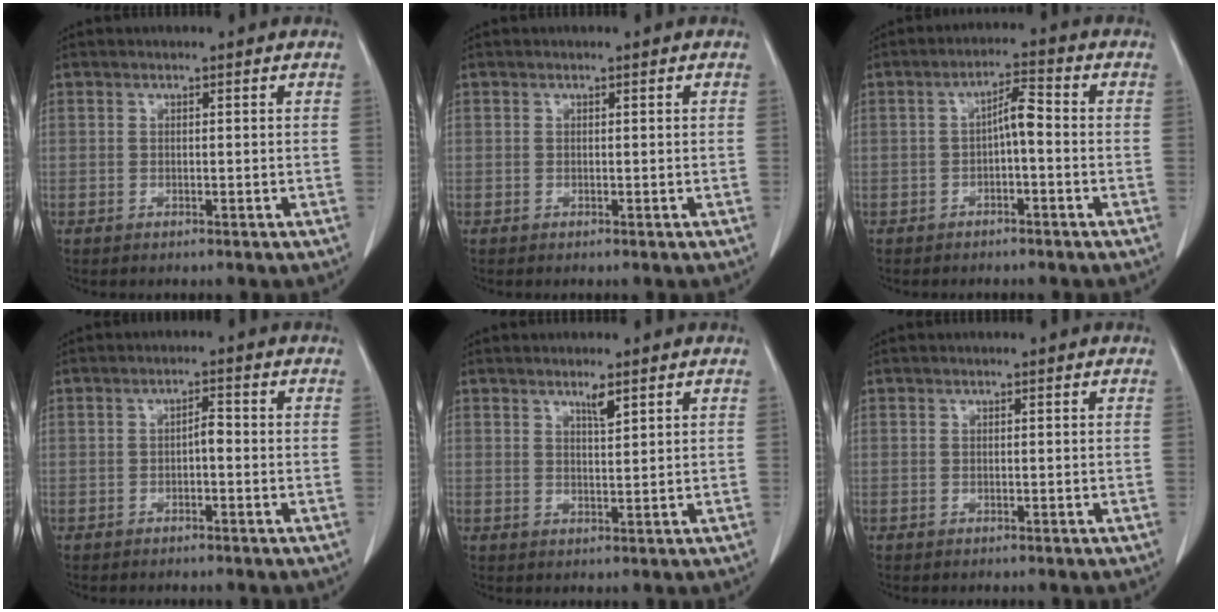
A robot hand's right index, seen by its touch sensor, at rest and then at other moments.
{"total": 0.0}
{"total": 3.9, "force": [-0.6, 0.8, 3.7], "torque": [-0.061, 0.015, -0.009]}
{"total": 1.7, "force": [-0.4, 0.5, 1.6], "torque": [-0.023, 0.004, -0.009]}
{"total": 2.1, "force": [1.5, 0.1, 1.5], "torque": [-0.031, -0.004, 0.028]}
{"total": 0.0}